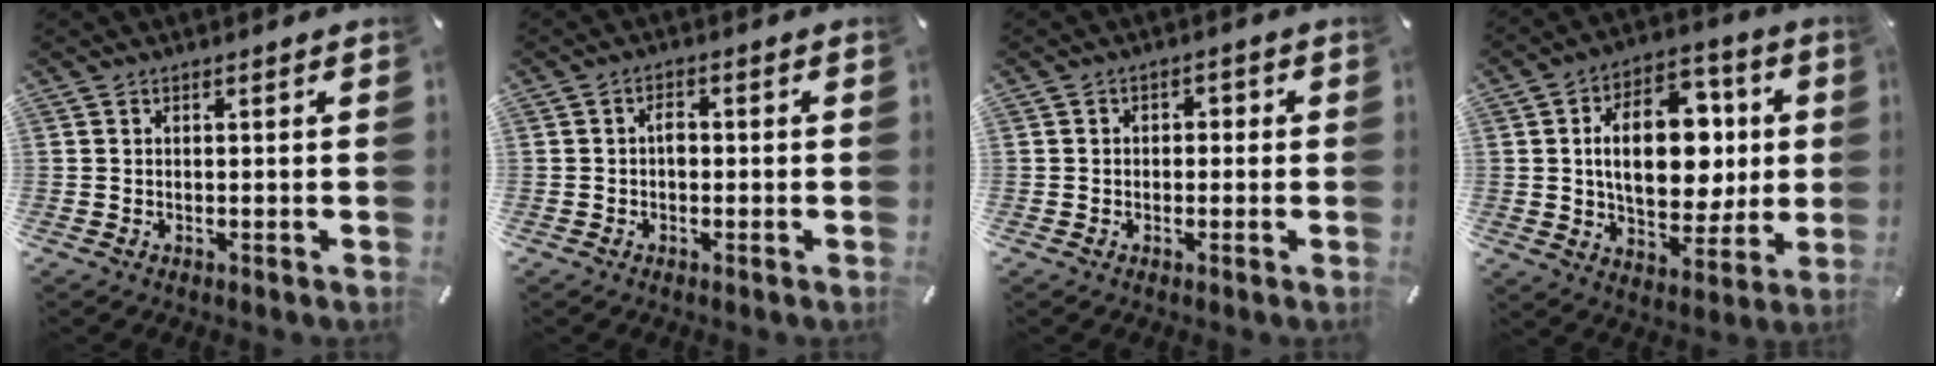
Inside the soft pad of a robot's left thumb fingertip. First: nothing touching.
{"total": 2.4, "force": [-0.3, 1.5, 1.8], "torque": [-0.027, 0.001, -0.009]}
{"total": 2.3, "force": [-1.1, 1.7, 0.9], "torque": [-0.019, 0.012, -0.026]}
{"total": 19.0, "force": [2.1, 12.3, 14.3], "torque": [-0.230, -0.001, 0.036]}